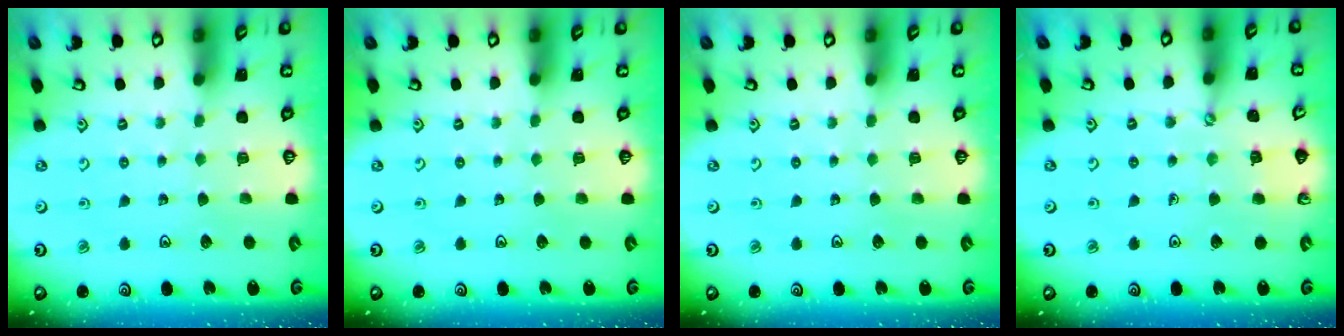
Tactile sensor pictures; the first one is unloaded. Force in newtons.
{"total": 0.0}
{"total": 0.0}
{"total": 2.3, "press": 2.2, "slide": 0.3}